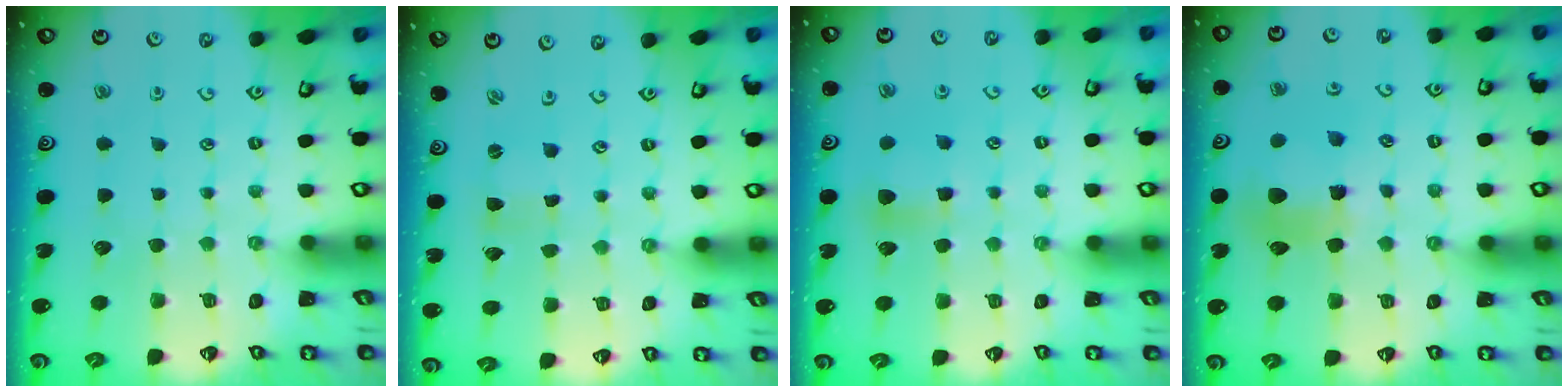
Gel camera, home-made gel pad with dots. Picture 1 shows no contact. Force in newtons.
{"total": 0.7, "press": 0.7, "slide": 0.2}
{"total": 6.5, "press": 6.5, "slide": 0.7}
{"total": 9.2, "press": 9.1, "slide": 1.2}